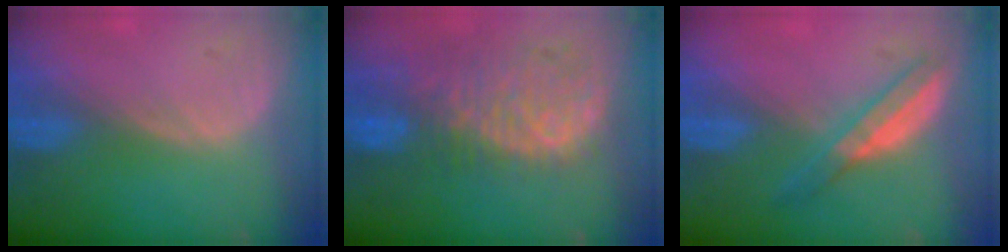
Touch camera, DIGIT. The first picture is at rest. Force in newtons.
{"total": 10.8, "press": 9.4, "slide": 5.3}
{"total": 5.0, "press": 4.9, "slide": 1.3}